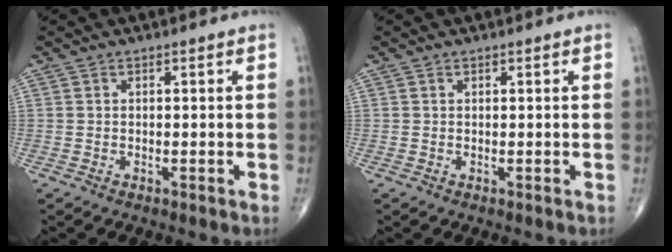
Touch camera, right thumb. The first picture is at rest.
{"total": 0.0}